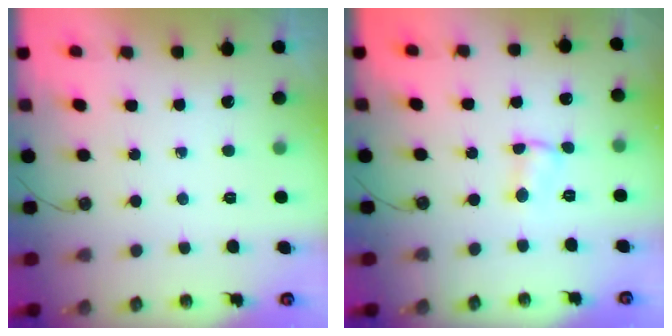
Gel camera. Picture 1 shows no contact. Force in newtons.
{"total": 1.7, "press": 1.6, "slide": 0.5}